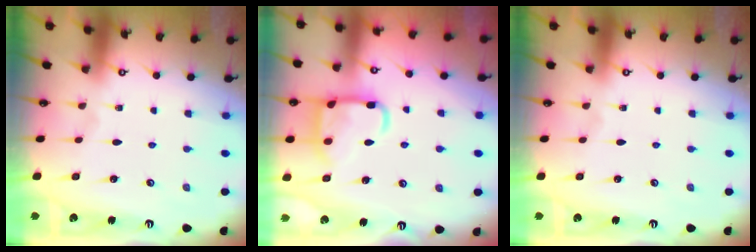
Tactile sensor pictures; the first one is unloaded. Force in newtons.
{"total": 13.6, "press": 13.5, "slide": 1.6}
{"total": 0.0}